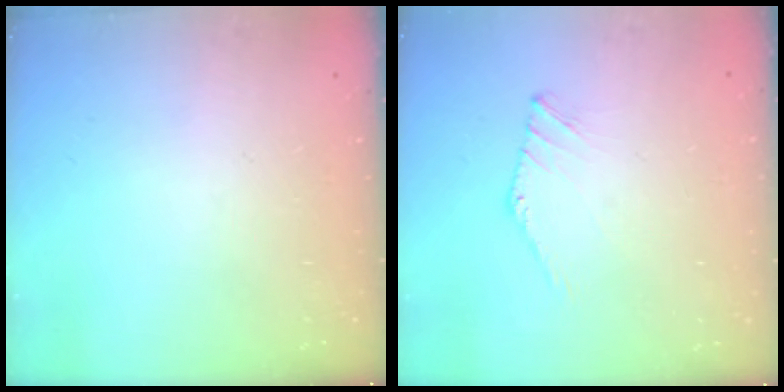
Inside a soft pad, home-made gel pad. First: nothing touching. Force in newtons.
{"total": 1.6, "press": 1.5, "slide": 0.4}